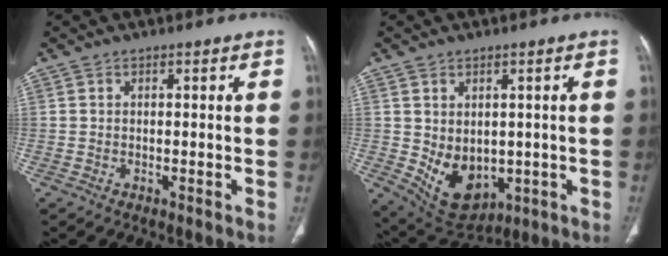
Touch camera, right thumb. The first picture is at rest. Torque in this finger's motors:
{"motor_torque": [-0.40, 0.87, 0.64, 0.31, 0.26]}